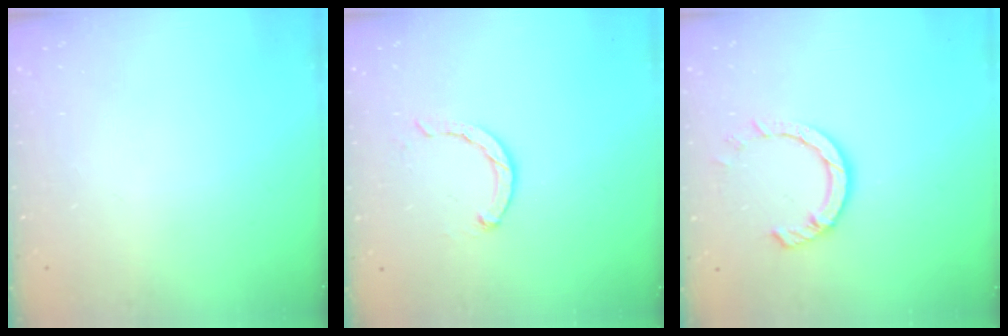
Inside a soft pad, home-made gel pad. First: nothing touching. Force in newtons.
{"total": 2.4, "press": 2.3, "slide": 0.4}
{"total": 7.1, "press": 7.0, "slide": 1.1}